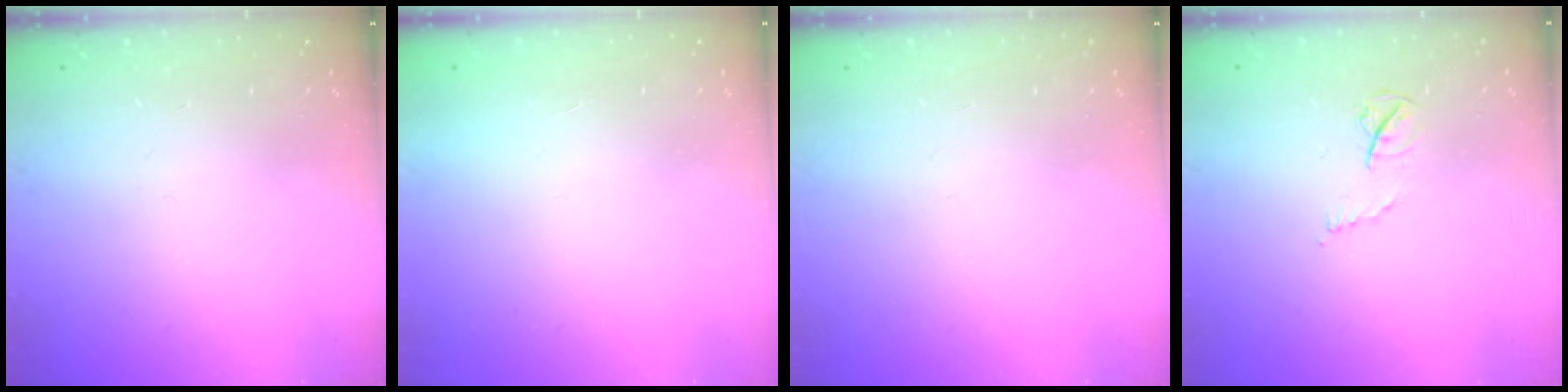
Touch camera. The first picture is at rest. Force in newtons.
{"total": 1.7, "press": 1.6, "slide": 0.1}
{"total": 0.0}
{"total": 4.8, "press": 4.8, "slide": 0.6}